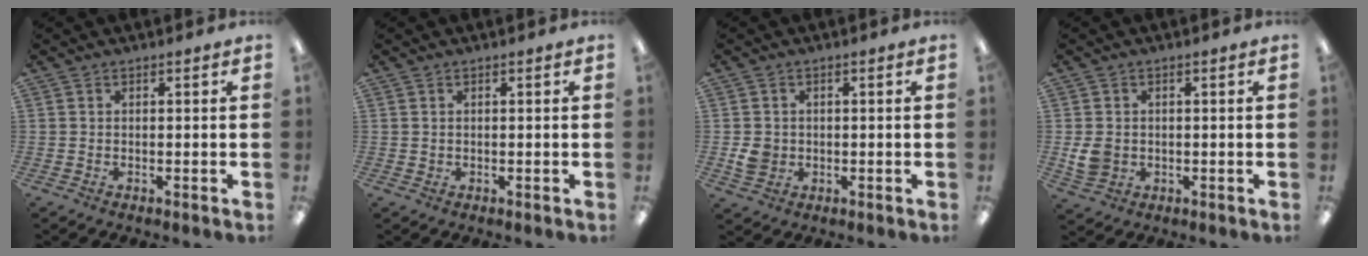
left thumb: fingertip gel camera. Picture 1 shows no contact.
{"total": 0.6, "force": [0.4, 0.4, -0.1], "torque": [0.001, 0.001, 0.007]}
{"total": 3.9, "force": [-0.2, 3.5, 1.6], "torque": [-0.013, 0.000, -0.003]}
{"total": 4.9, "force": [0.1, 4.2, 2.5], "torque": [-0.036, 0.000, 0.003]}